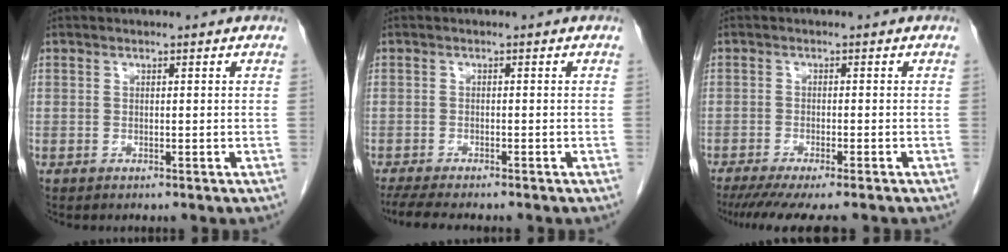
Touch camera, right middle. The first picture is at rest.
{"total": 6.9, "force": [-5.8, 1.0, 3.6], "torque": [-0.054, -0.013, -0.089]}
{"total": 10.2, "force": [-8.6, 0.5, 5.4], "torque": [-0.063, -0.022, -0.129]}